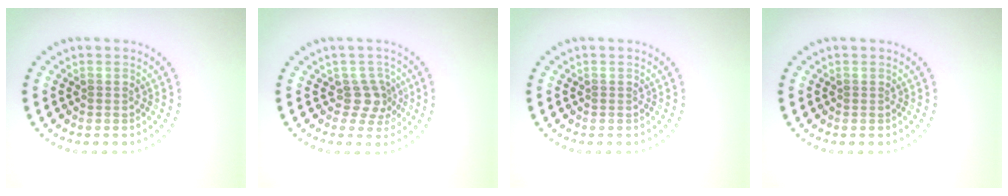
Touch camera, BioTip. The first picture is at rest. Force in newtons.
{"total": 2.4, "press": 1.8, "slide": 1.6}
{"total": 0.0}
{"total": 0.0}